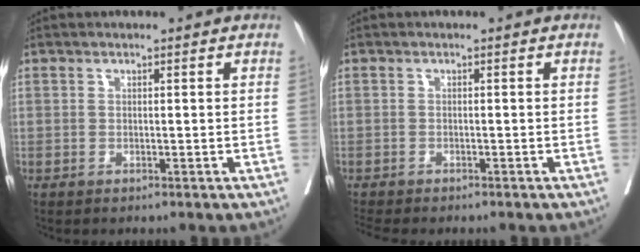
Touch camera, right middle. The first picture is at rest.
{"total": 5.0, "force": [-4.5, 0.5, 2.1], "torque": [-0.024, -0.007, -0.067]}